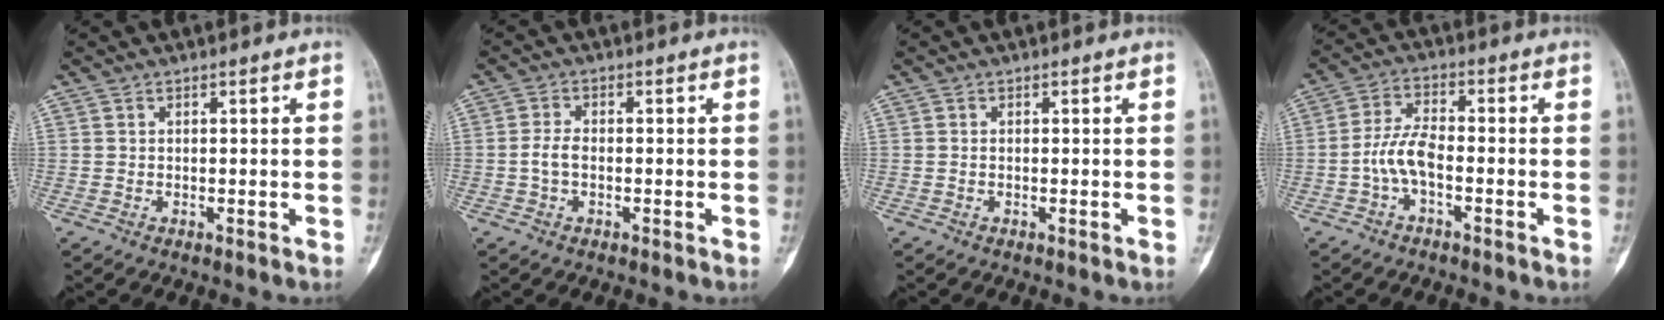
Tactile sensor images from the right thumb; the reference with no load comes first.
{"total": 3.0, "force": [-0.6, 1.8, 2.3], "torque": [-0.051, 0.009, -0.013]}
{"total": 0.0}
{"total": 6.1, "force": [-2.0, 2.6, 5.1], "torque": [-0.108, 0.024, -0.044]}